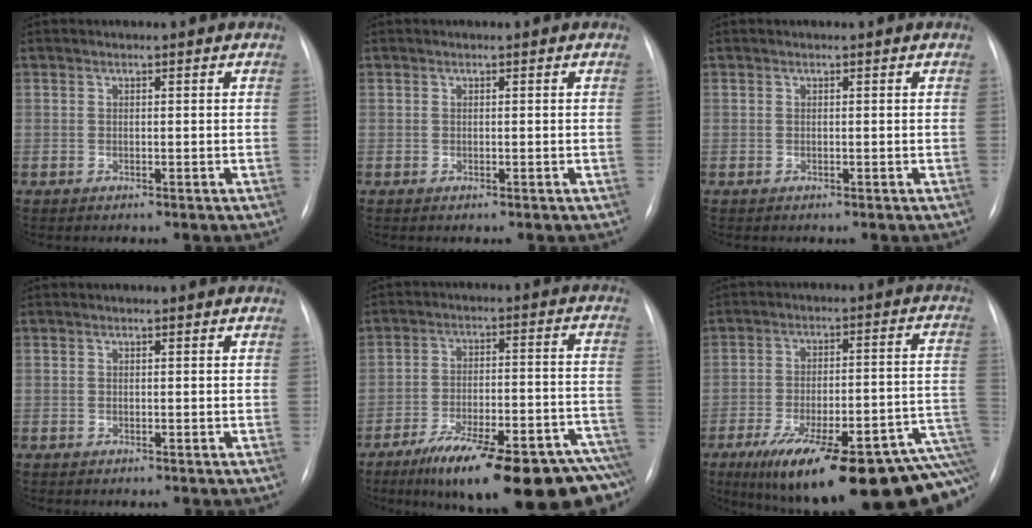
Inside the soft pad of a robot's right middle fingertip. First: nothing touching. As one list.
[{"total": 0.0}, {"total": 0.0}, {"total": 0.0}, {"total": 23.9, "force": [-17.1, 4.2, 16.1], "torque": [-0.166, 0.012, -0.250]}, {"total": 27.6, "force": [-17.2, 7.0, 20.4], "torque": [-0.212, 0.008, -0.240]}]